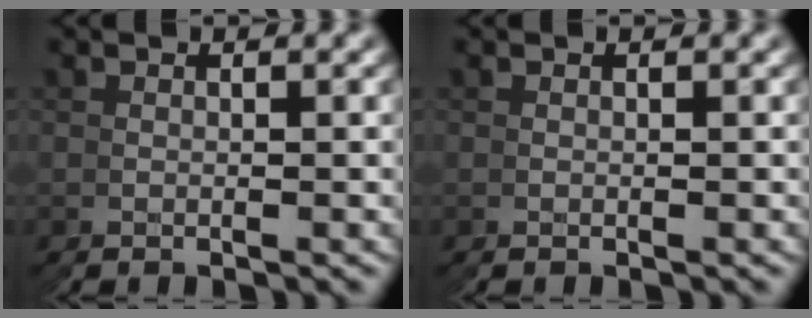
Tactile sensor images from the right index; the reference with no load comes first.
{"total": 0.0}